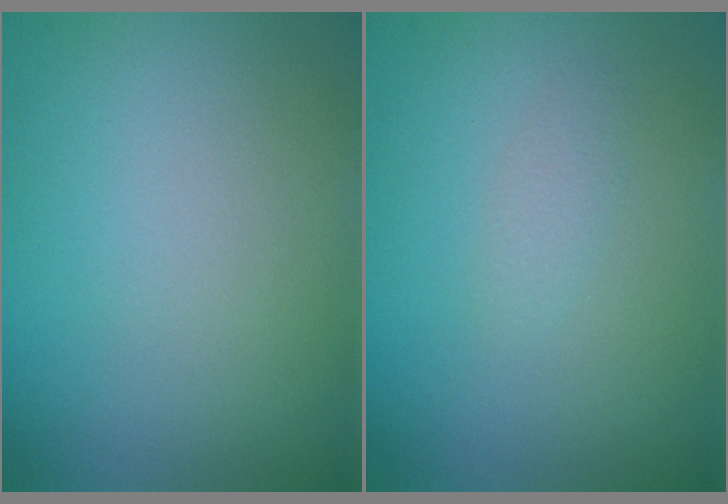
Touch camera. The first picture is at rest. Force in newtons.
{"total": 0.8, "press": 0.8, "slide": 0.1}